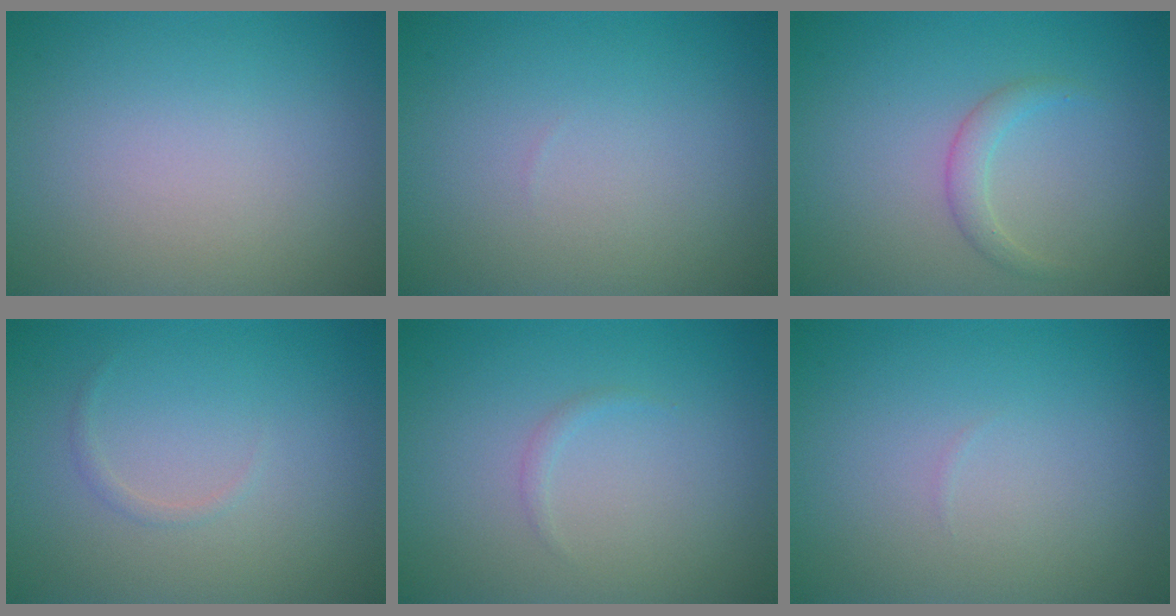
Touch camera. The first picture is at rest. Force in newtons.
{"total": 0.0}
{"total": 1.5, "press": 1.5, "slide": 0.1}
{"total": 0.6, "press": 0.6, "slide": 0.0}
{"total": 0.5, "press": 0.5, "slide": 0.1}
{"total": 0.0}